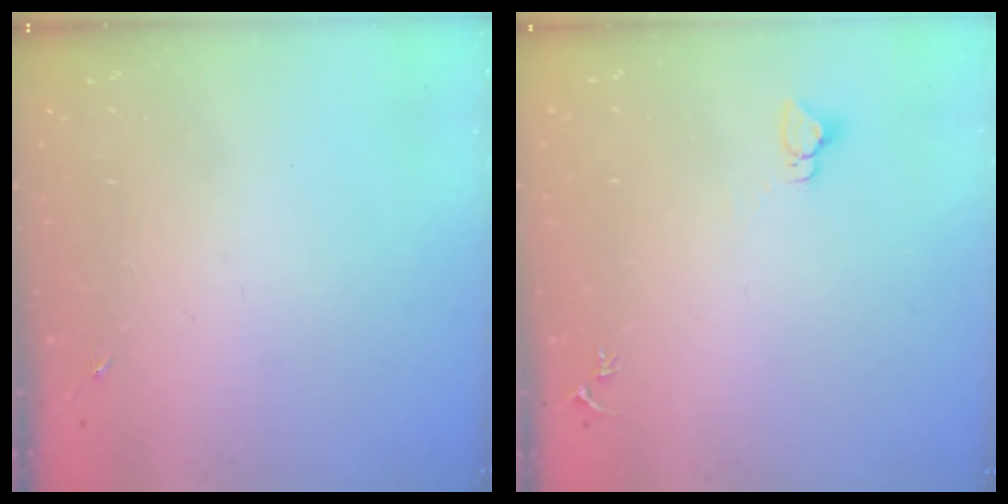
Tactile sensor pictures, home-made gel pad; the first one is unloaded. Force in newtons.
{"total": 2.9, "press": 2.9, "slide": 0.1}